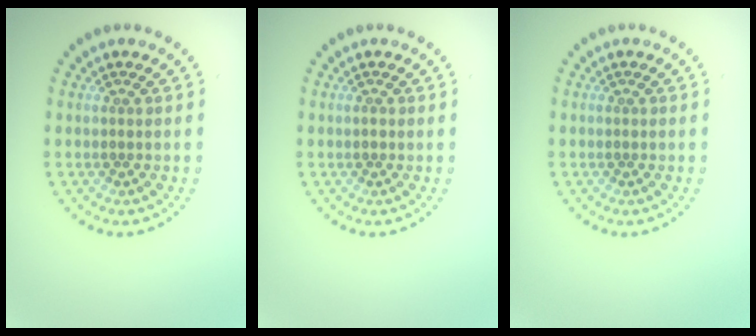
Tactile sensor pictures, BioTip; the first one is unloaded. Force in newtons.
{"total": 0.7, "press": 0.7, "slide": 0.1}
{"total": 0.0}